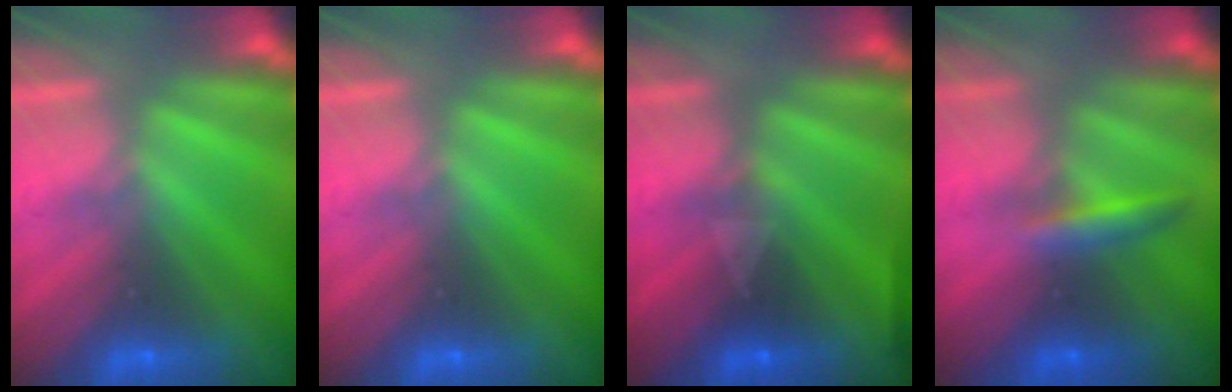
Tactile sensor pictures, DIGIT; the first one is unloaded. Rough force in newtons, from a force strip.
{"total": 0.0}
{"total": 3.0}
{"total": 2.8}